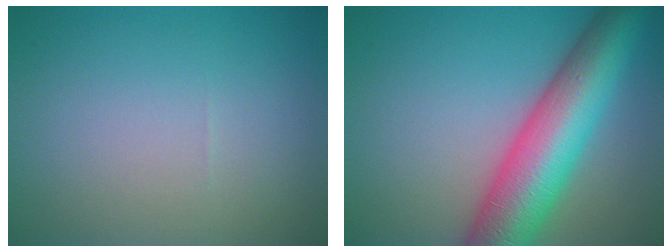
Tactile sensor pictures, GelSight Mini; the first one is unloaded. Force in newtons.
{"total": 10.8, "press": 10.8, "slide": 0.3}